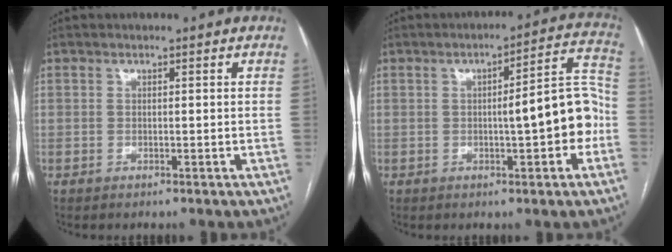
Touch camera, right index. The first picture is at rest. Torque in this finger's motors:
{"motor_torque": [1.67, -0.20, 0.75, 0.14]}